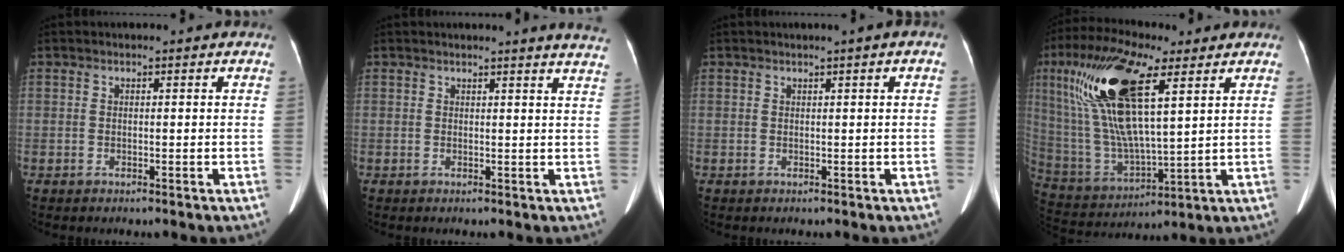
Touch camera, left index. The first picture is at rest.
{"total": 6.6, "force": [6.2, -0.7, 2.1], "torque": [-0.020, -0.026, 0.043]}
{"total": 1.1, "force": [0.4, -0.1, 1.0], "torque": [-0.015, 0.003, 0.007]}
{"total": 19.1, "force": [7.7, 4.6, 16.8], "torque": [-0.363, 0.008, 0.148]}